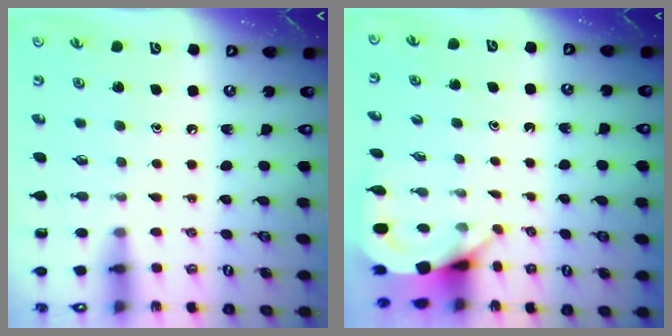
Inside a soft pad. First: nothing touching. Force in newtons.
{"total": 3.7, "press": 3.7, "slide": 0.3}